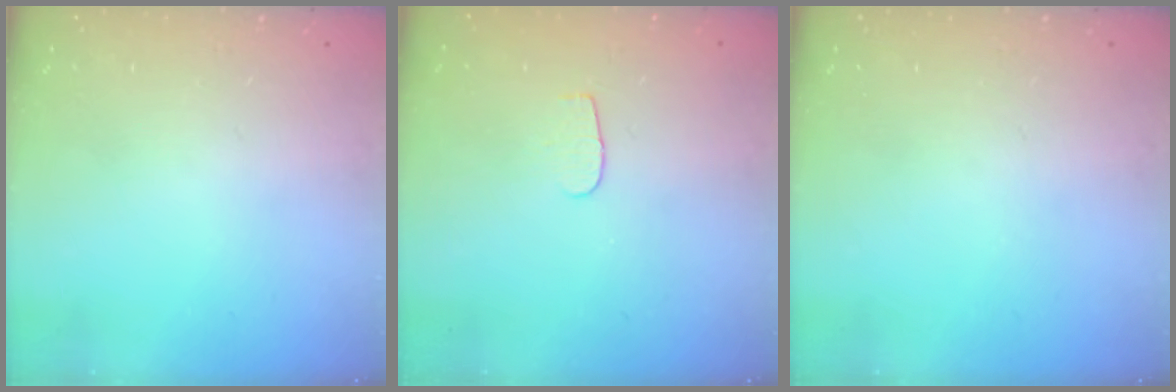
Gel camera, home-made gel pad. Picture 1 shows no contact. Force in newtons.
{"total": 3.2, "press": 3.2, "slide": 0.3}
{"total": 0.0}